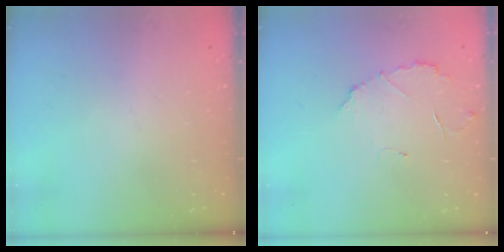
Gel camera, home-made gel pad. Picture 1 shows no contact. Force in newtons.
{"total": 5.4, "press": 5.4, "slide": 0.4}